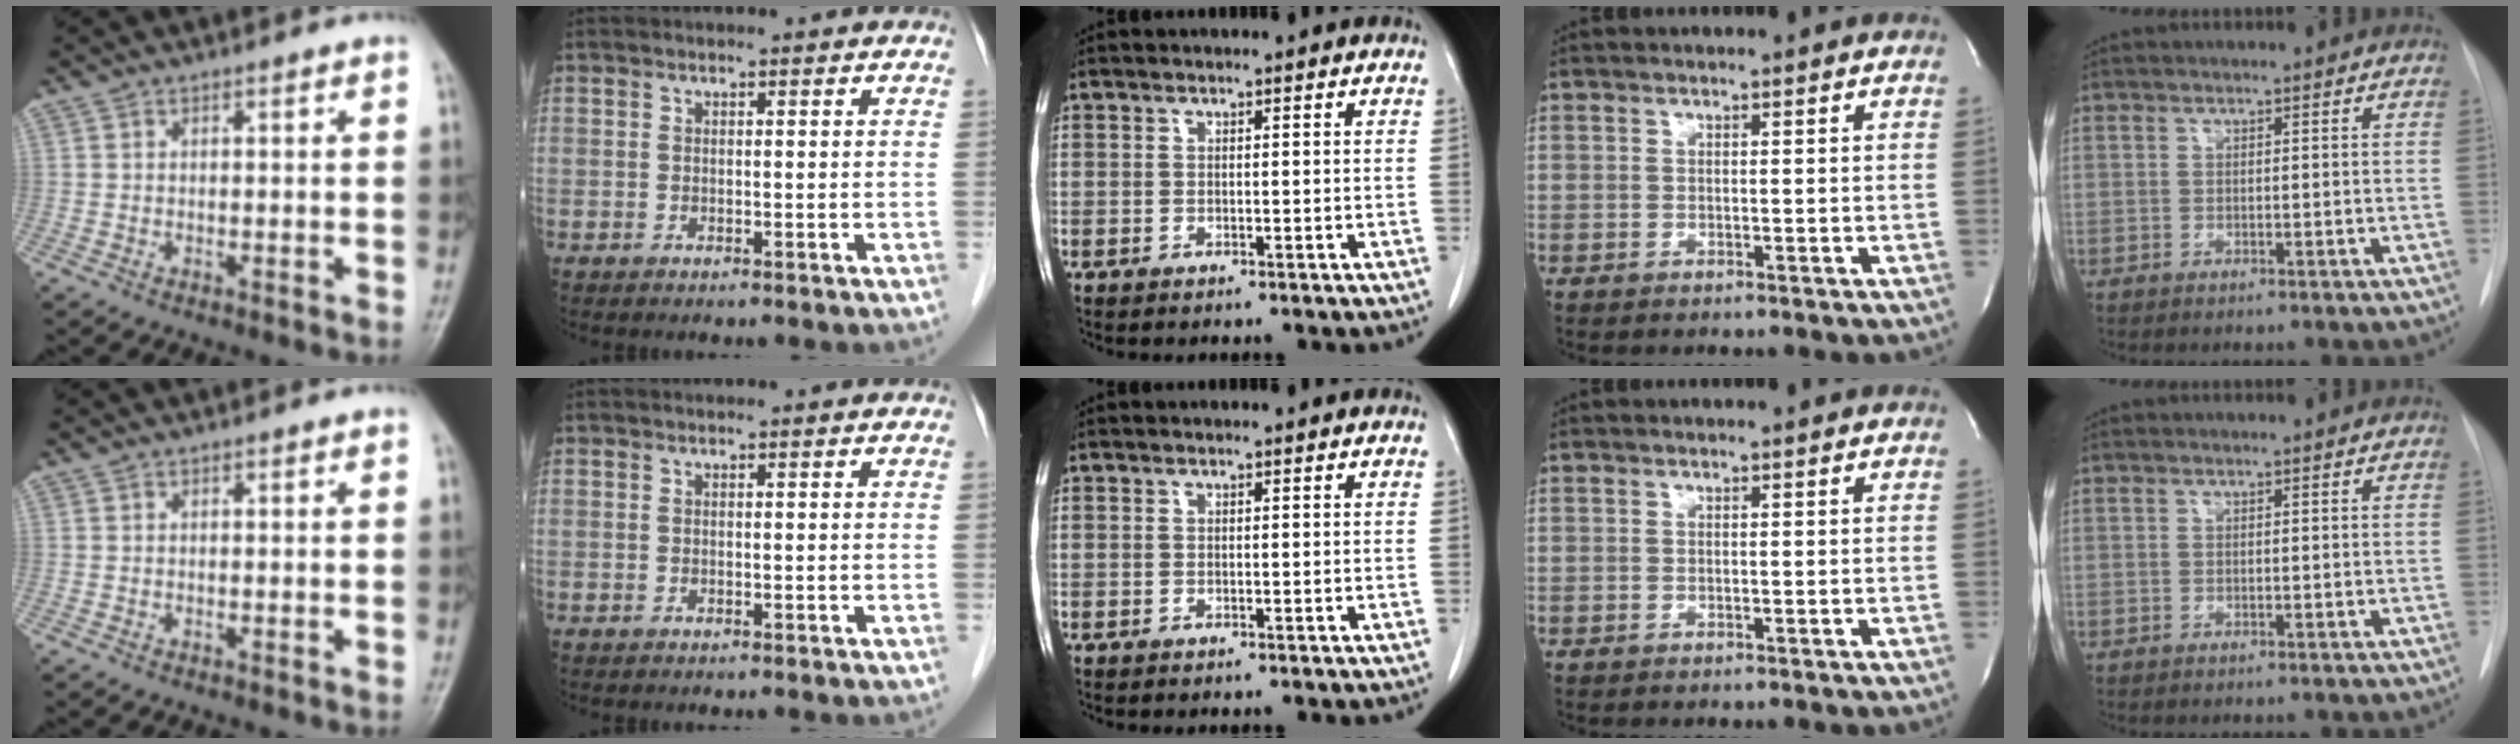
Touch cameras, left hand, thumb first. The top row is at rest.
{}